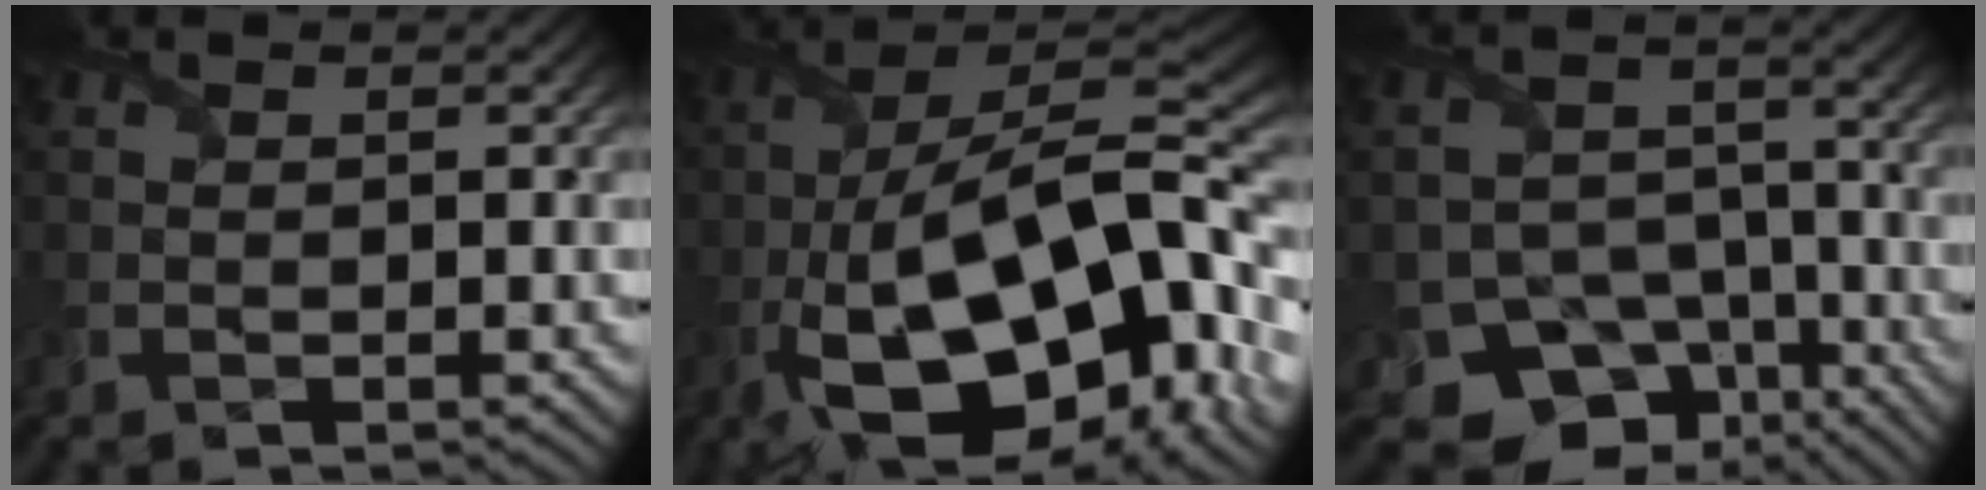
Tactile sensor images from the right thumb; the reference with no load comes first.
{"total": 21.5, "force": [-6.3, 9.5, 18.3], "torque": [-0.317, -0.015, -0.101]}
{"total": 9.1, "force": [-5.7, 6.4, 3.1], "torque": [-0.047, -0.017, -0.091]}